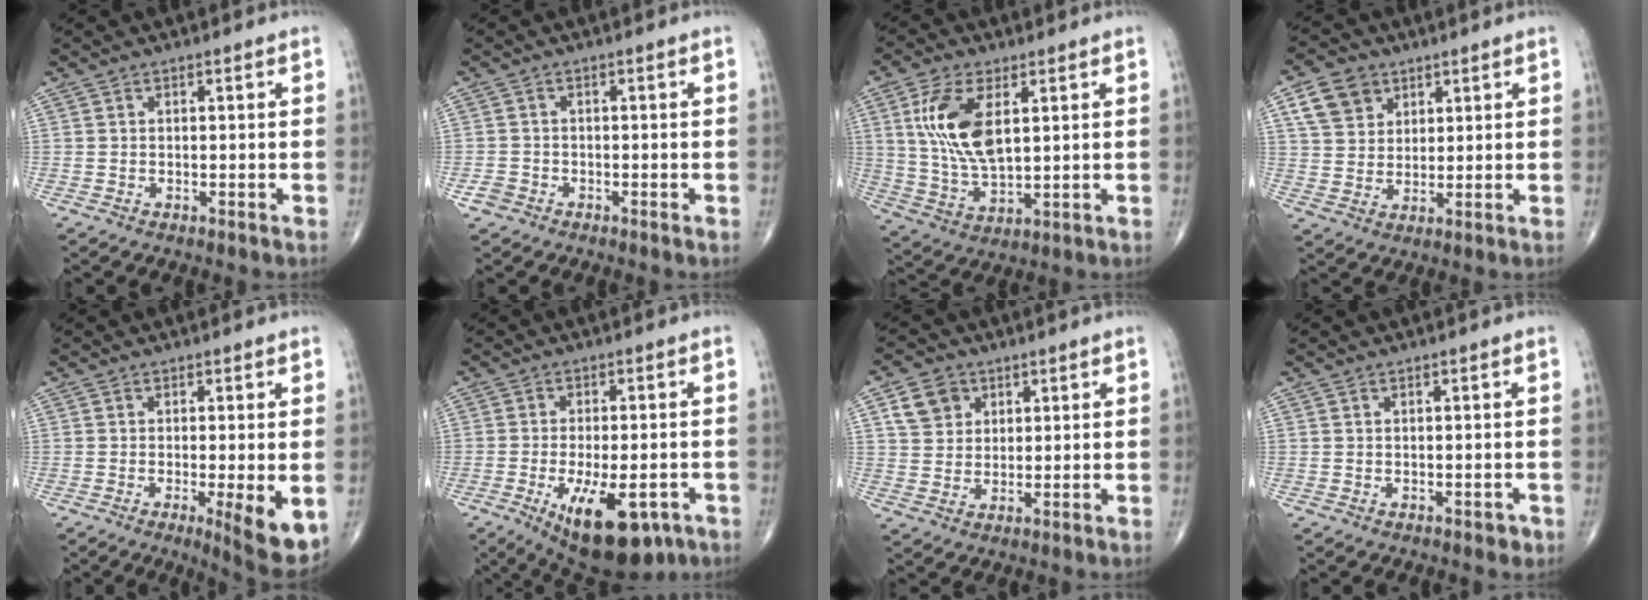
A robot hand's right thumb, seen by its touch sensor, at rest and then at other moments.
{"total": 2.1, "force": [-1.3, 1.6, 0.4], "torque": [-0.007, 0.005, -0.025]}
{"total": 13.0, "force": [3.8, 6.2, 10.8], "torque": [-0.217, -0.017, 0.081]}
{"total": 8.2, "force": [4.1, 6.3, 3.5], "torque": [-0.042, -0.011, 0.078]}
{"total": 8.5, "force": [-2.1, 1.8, 8.1], "torque": [-0.114, -0.024, -0.027]}
{"total": 15.3, "force": [-6.8, 6.6, 12.1], "torque": [-0.173, 0.002, -0.084]}
{"total": 6.6, "force": [2.8, 5.4, 2.5], "torque": [-0.023, -0.005, 0.052]}
{"total": 1.2, "force": [-0.4, 0.7, 0.9], "torque": [-0.008, 0.000, -0.003]}